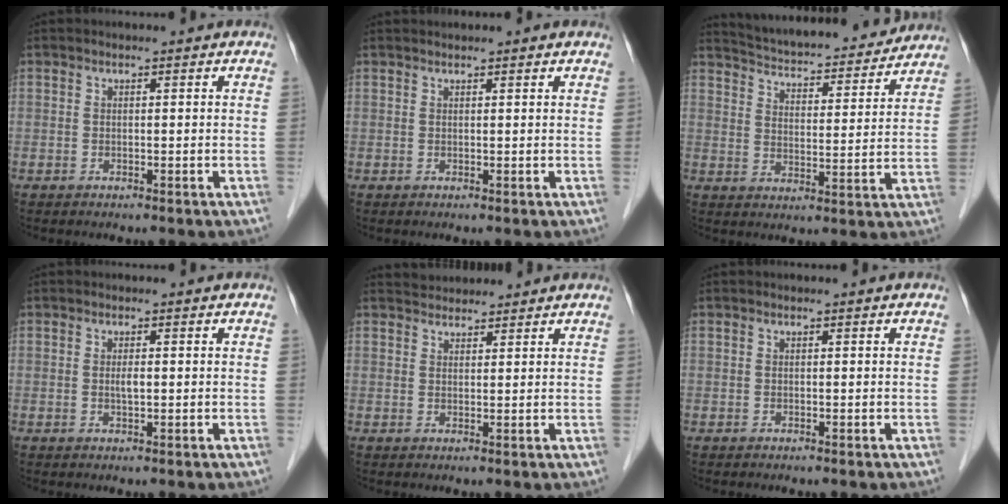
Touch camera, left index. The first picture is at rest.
{"total": 2.0, "force": [1.8, 0.2, 0.7], "torque": [-0.009, 0.022, 0.024]}
{"total": 19.8, "force": [18.5, 3.7, 6.0], "torque": [-0.092, -0.001, 0.251]}
{"total": 1.1, "force": [0.0, 0.2, 1.1], "torque": [-0.020, -0.003, -0.001]}
{"total": 3.8, "force": [3.6, 1.1, 0.2], "torque": [-0.005, 0.028, 0.056]}
{"total": 0.0}